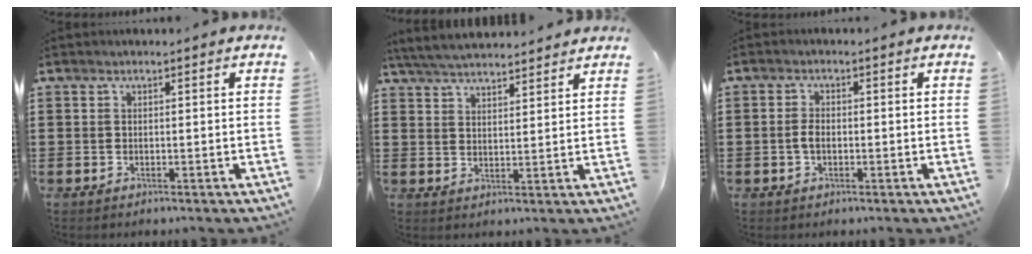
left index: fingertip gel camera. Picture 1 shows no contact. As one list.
[{"total": 4.7, "force": [4.6, 0.3, 1.1], "torque": [-0.036, -0.015, 0.083]}, {"total": 2.2, "force": [-0.4, 1.2, 1.8], "torque": [-0.052, -0.002, -0.014]}]